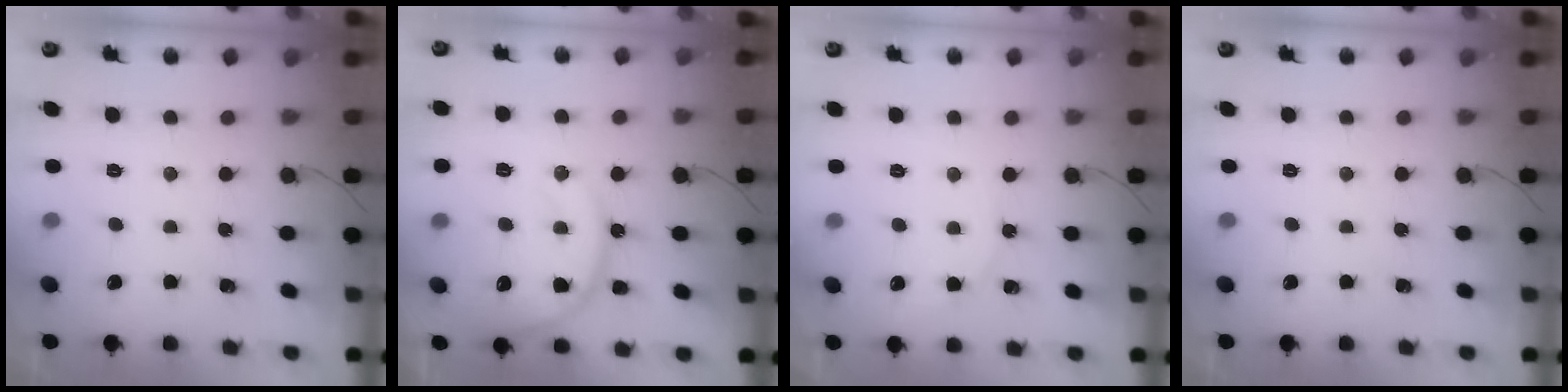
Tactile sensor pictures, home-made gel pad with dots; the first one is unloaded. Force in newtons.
{"total": 14.3, "press": 14.2, "slide": 1.6}
{"total": 3.8, "press": 3.7, "slide": 0.5}
{"total": 0.0}